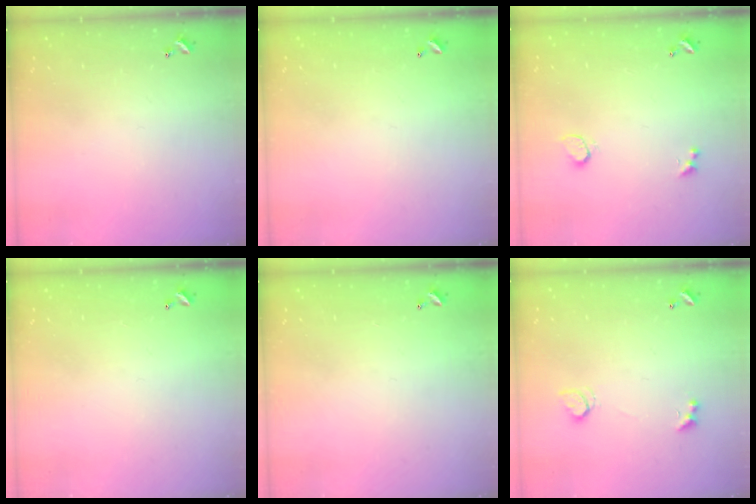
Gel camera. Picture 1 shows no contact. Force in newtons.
{"total": 2.8, "press": 2.8, "slide": 0.1}
{"total": 2.1, "press": 1.8, "slide": 1.2}
{"total": 3.0, "press": 3.0, "slide": 0.1}
{"total": 2.9, "press": 2.9, "slide": 0.1}
{"total": 2.7, "press": 2.4, "slide": 1.3}